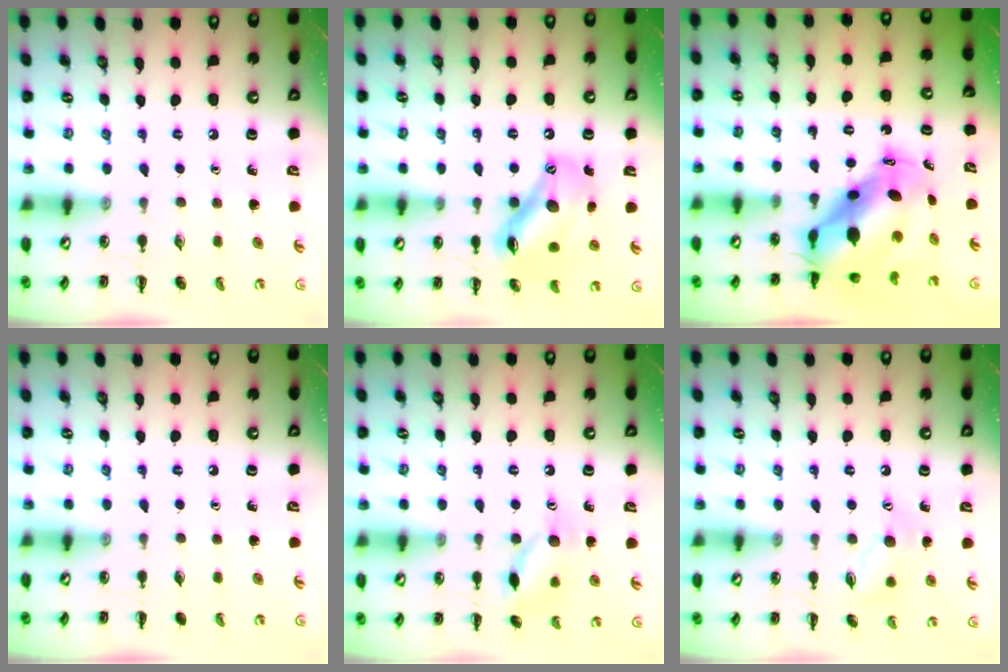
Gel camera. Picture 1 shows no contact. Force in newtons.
{"total": 12.8, "press": 12.4, "slide": 3.4}
{"total": 12.0, "press": 11.6, "slide": 2.8}
{"total": 0.0}
{"total": 10.9, "press": 10.8, "slide": 0.7}
{"total": 9.1, "press": 9.1, "slide": 0.6}